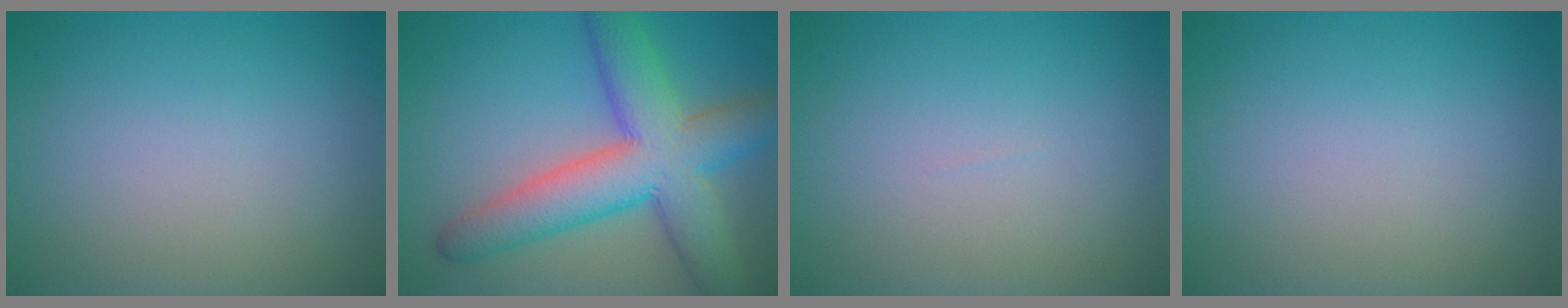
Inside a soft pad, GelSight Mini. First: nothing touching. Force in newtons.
{"total": 9.3, "press": 9.3, "slide": 0.3}
{"total": 0.0}
{"total": 0.0}